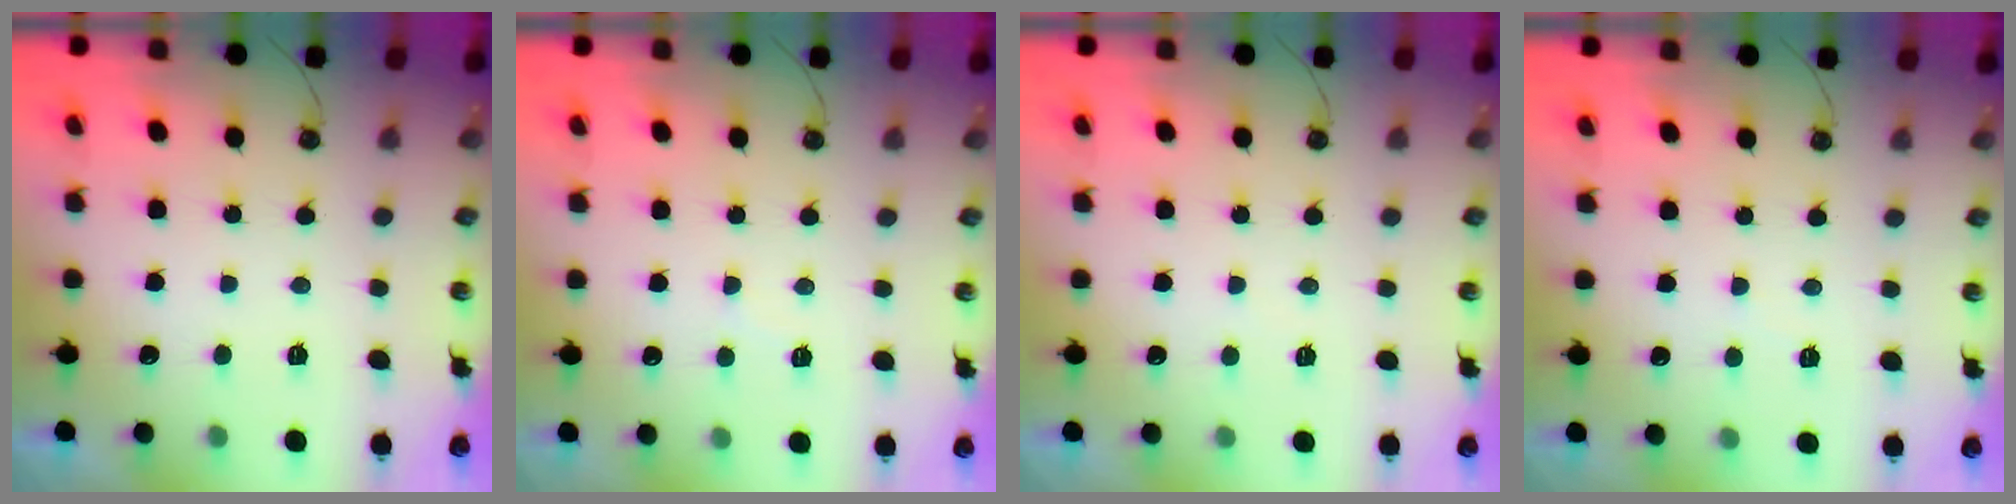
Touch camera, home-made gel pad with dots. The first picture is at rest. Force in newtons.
{"total": 6.7, "press": 6.7, "slide": 0.8}
{"total": 3.7, "press": 3.7, "slide": 0.4}
{"total": 2.6, "press": 2.6, "slide": 0.3}